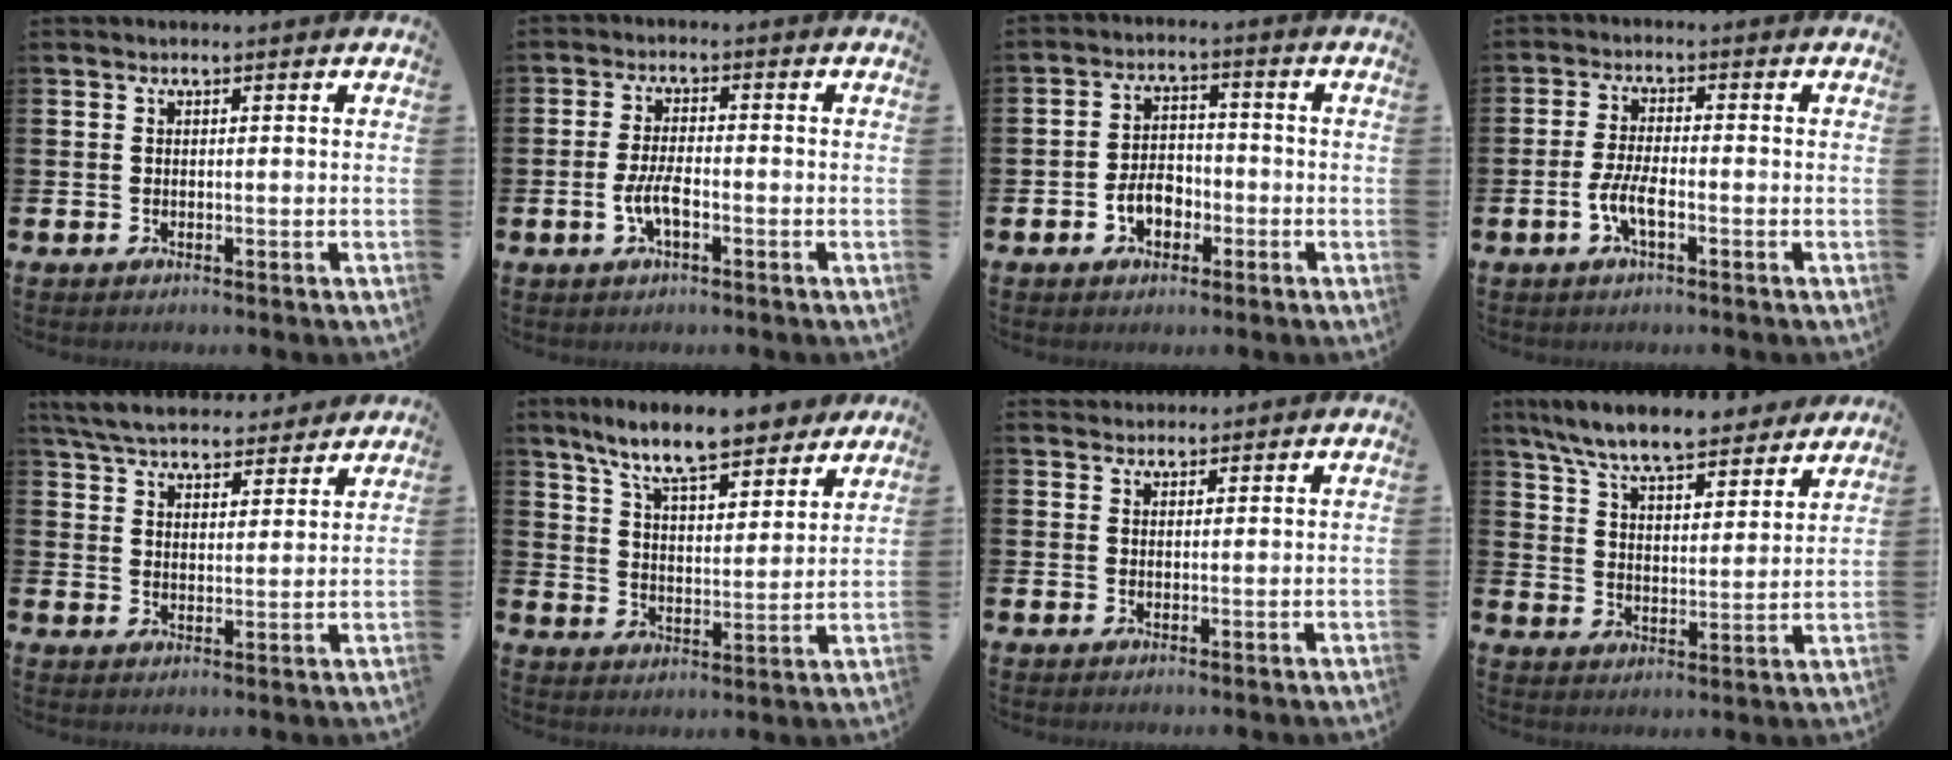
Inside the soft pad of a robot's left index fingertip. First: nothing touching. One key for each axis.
{"total": 3.9, "fx": -1.4, "fy": 1.4, "fz": 3.3, "tx": -0.079, "ty": 0.005, "tz": -0.027}
{"total": 4.2, "fx": -1.8, "fy": 2.9, "fz": 2.5, "tx": -0.040, "ty": 0.004, "tz": -0.038}
{"total": 3.8, "fx": -1.5, "fy": 1.1, "fz": 3.3, "tx": -0.077, "ty": 0.002, "tz": -0.029}
{"total": 6.3, "fx": 6.0, "fy": 1.3, "fz": 1.3, "tx": -0.055, "ty": -0.029, "tz": 0.109}
{"total": 10.4, "fx": 9.2, "fy": 1.8, "fz": 4.6, "tx": -0.110, "ty": -0.046, "tz": 0.163}
{"total": 1.9, "fx": 1.8, "fy": 0.5, "fz": -0.2, "tx": 0.008, "ty": -0.006, "tz": 0.033}
{"total": 8.7, "fx": 8.1, "fy": 1.3, "fz": 3.0, "tx": -0.098, "ty": -0.045, "tz": 0.144}